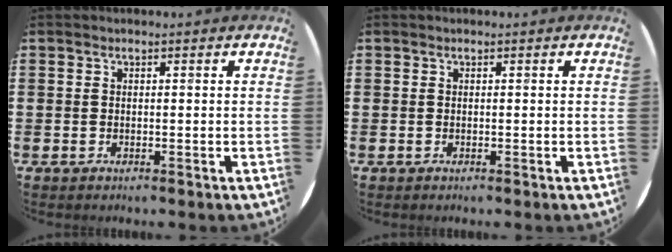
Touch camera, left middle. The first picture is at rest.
{"total": 0.0}